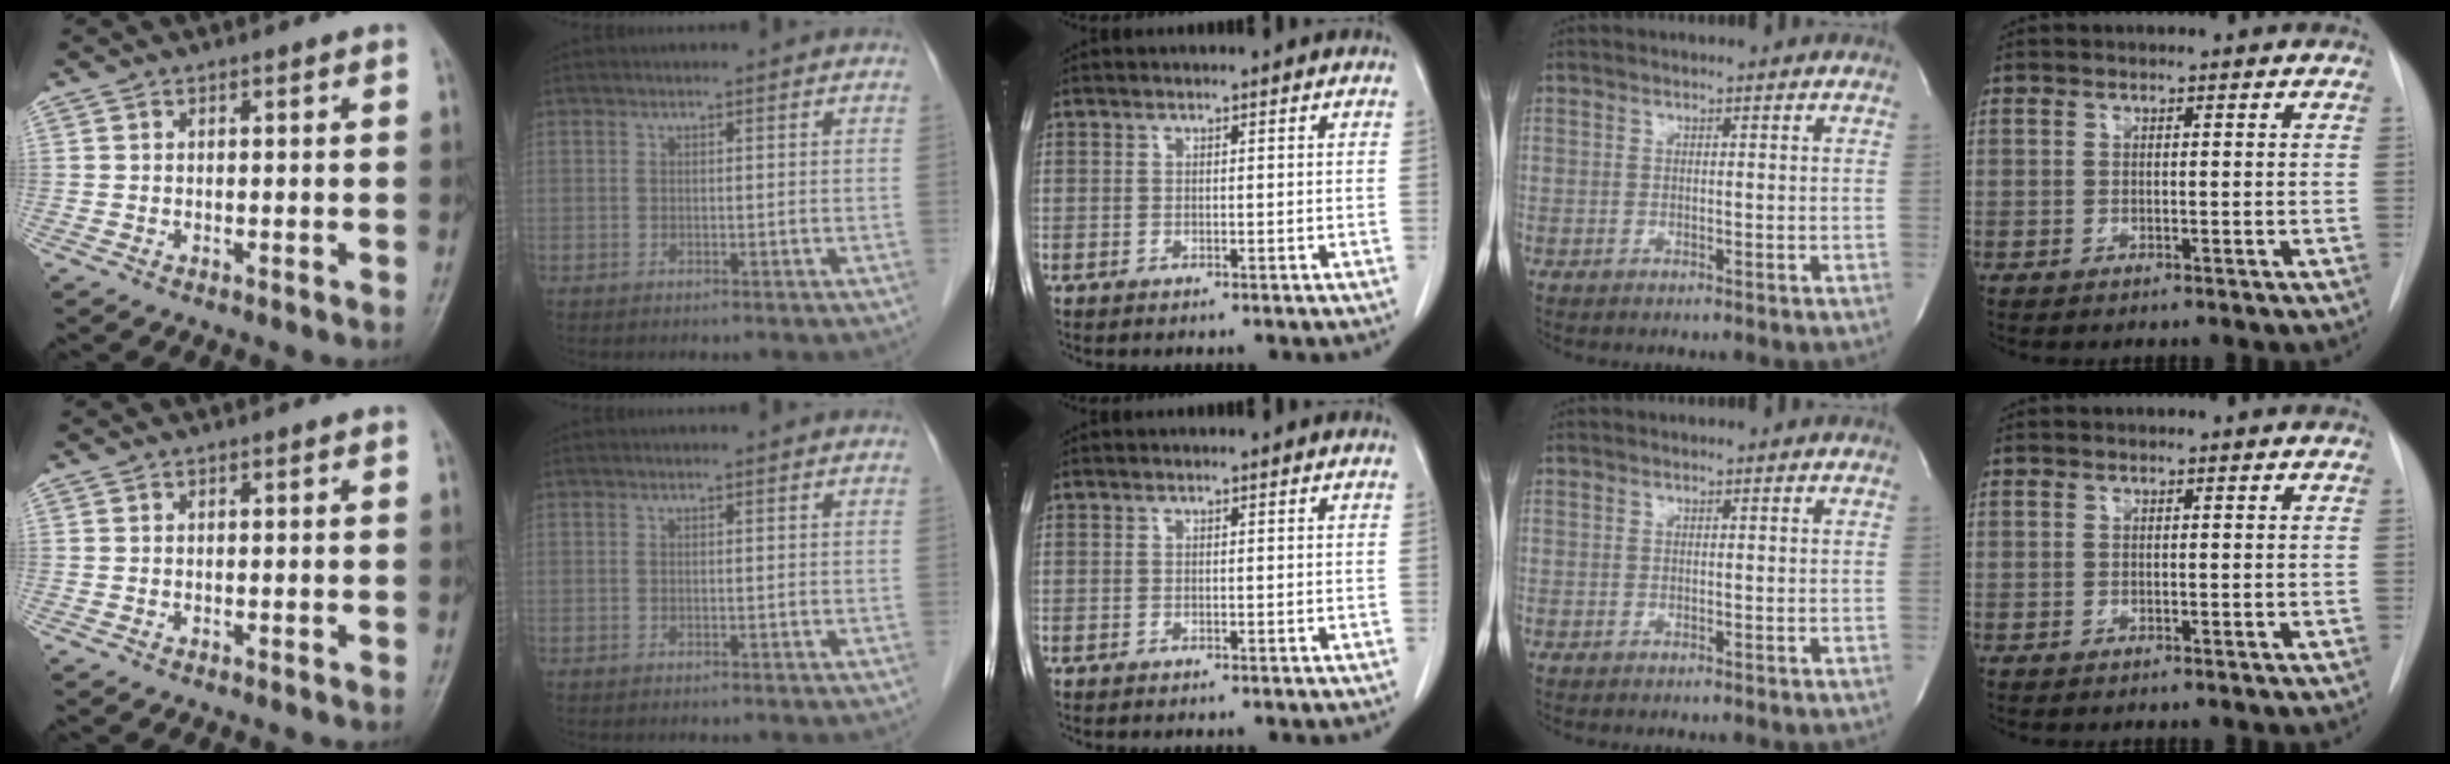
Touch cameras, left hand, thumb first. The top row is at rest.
{}